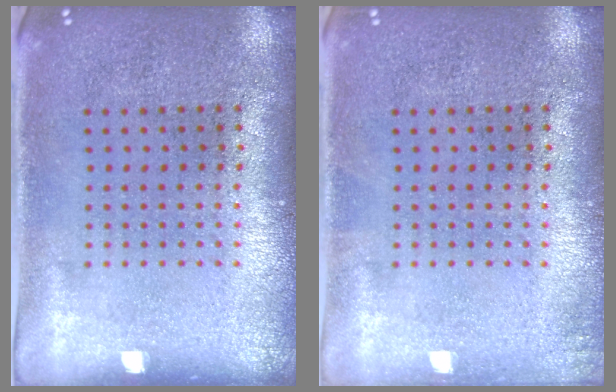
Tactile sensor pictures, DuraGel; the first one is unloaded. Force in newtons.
{"total": 0.7, "press": 0.7, "slide": 0.1}